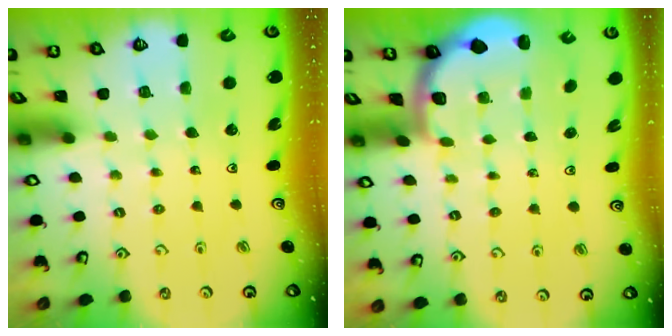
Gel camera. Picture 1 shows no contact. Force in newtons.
{"total": 1.7, "press": 1.7, "slide": 0.3}